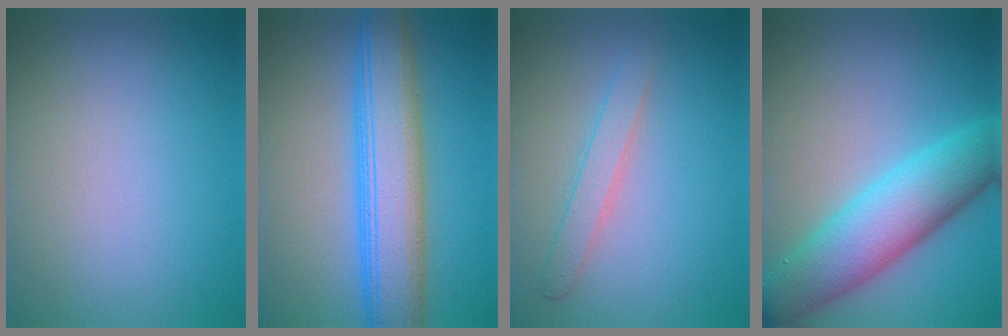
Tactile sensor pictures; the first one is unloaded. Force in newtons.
{"total": 7.7, "press": 7.7, "slide": 0.3}
{"total": 2.1, "press": 2.1, "slide": 0.0}
{"total": 8.0, "press": 8.0, "slide": 0.1}